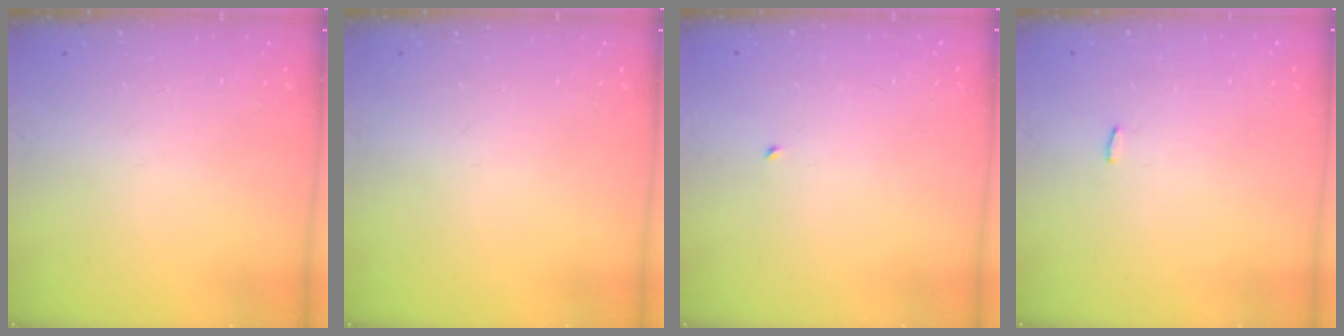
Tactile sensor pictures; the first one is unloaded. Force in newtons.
{"total": 0.0}
{"total": 2.7, "press": 2.7, "slide": 0.2}
{"total": 2.2, "press": 2.1, "slide": 0.4}